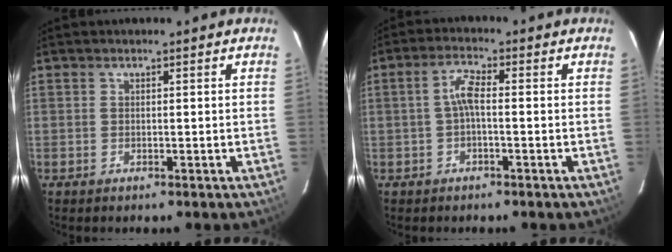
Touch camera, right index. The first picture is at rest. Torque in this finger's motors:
{"motor_torque": [0.20, -0.09, 0.40, 0.09]}